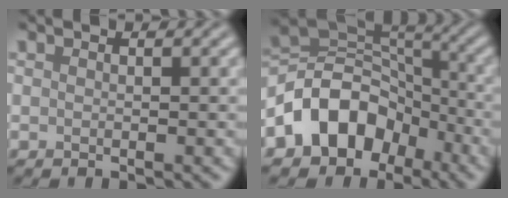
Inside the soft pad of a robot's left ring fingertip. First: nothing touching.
{"total": 8.8, "force": [-4.2, 6.5, 4.3], "torque": [-0.052, 0.012, -0.091]}